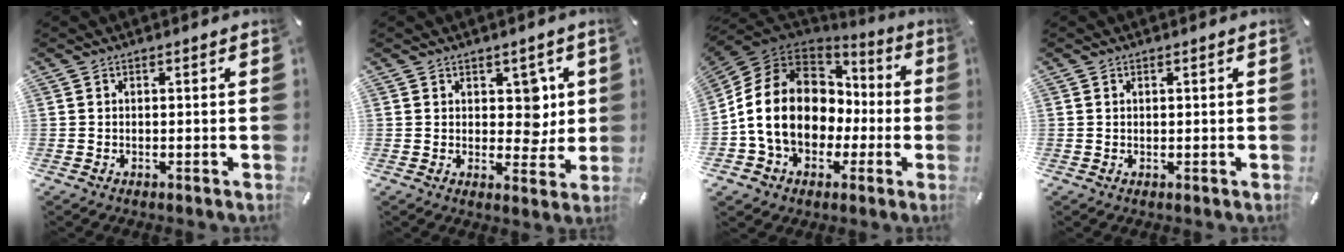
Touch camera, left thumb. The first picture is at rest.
{"total": 6.7, "force": [2.0, 5.2, 3.6], "torque": [-0.028, -0.009, 0.031]}
{"total": 16.3, "force": [-1.8, 13.6, 8.8], "torque": [-0.200, 0.013, -0.029]}
{"total": 0.0}